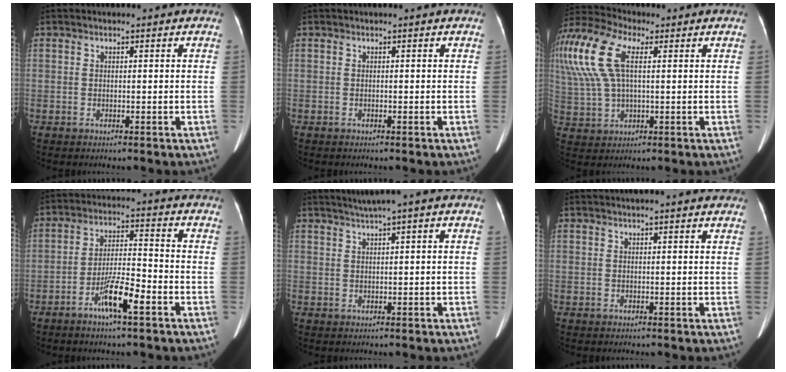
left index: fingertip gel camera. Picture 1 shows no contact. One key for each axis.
{"total": 0.0}
{"total": 20.2, "fx": 7.5, "fy": 10.2, "fz": 15.7, "tx": -0.411, "ty": 0.051, "tz": 0.141}
{"total": 7.1, "fx": -4.0, "fy": 0.5, "fz": 5.9, "tx": -0.115, "ty": 0.000, "tz": -0.073}
{"total": 2.7, "fx": 1.6, "fy": -0.4, "fz": 2.1, "tx": -0.045, "ty": 0.013, "tz": 0.033}
{"total": 5.5, "fx": 4.8, "fy": 0.6, "fz": 2.5, "tx": -0.033, "ty": 0.022, "tz": 0.051}